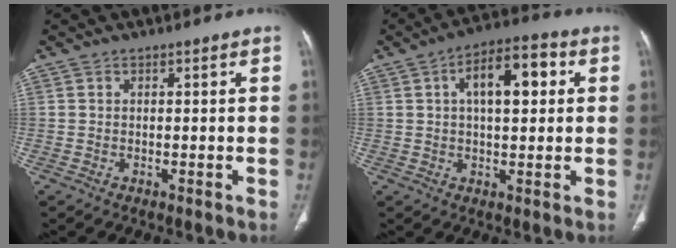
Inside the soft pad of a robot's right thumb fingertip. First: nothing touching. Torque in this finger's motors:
{"motor_torque": [2.29, 2.73, 0.32, -0.26, 0.03]}